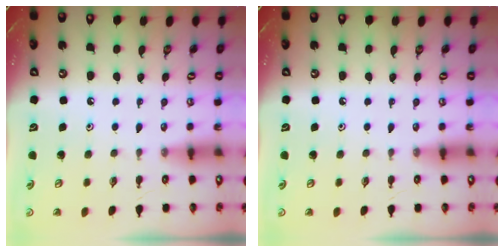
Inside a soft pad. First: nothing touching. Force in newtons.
{"total": 0.0}